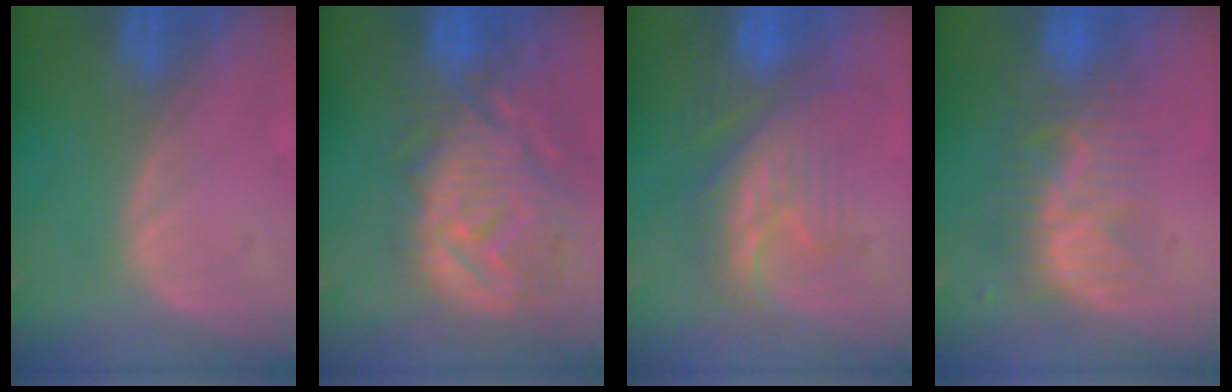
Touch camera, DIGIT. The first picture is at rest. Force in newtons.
{"total": 12.5, "press": 11.1, "slide": 5.7}
{"total": 8.2, "press": 8.0, "slide": 1.6}
{"total": 8.1, "press": 7.4, "slide": 3.5}